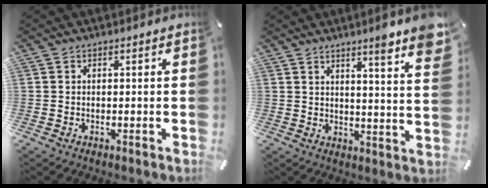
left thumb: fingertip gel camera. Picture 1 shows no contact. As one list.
[{"total": 8.4, "force": [6.5, 0.3, 5.3], "torque": [-0.070, -0.052, 0.102]}]